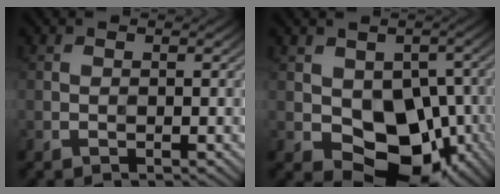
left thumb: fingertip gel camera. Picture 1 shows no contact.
{"total": 11.5, "force": [-2.2, 8.0, 8.0], "torque": [-0.125, -0.020, -0.033]}